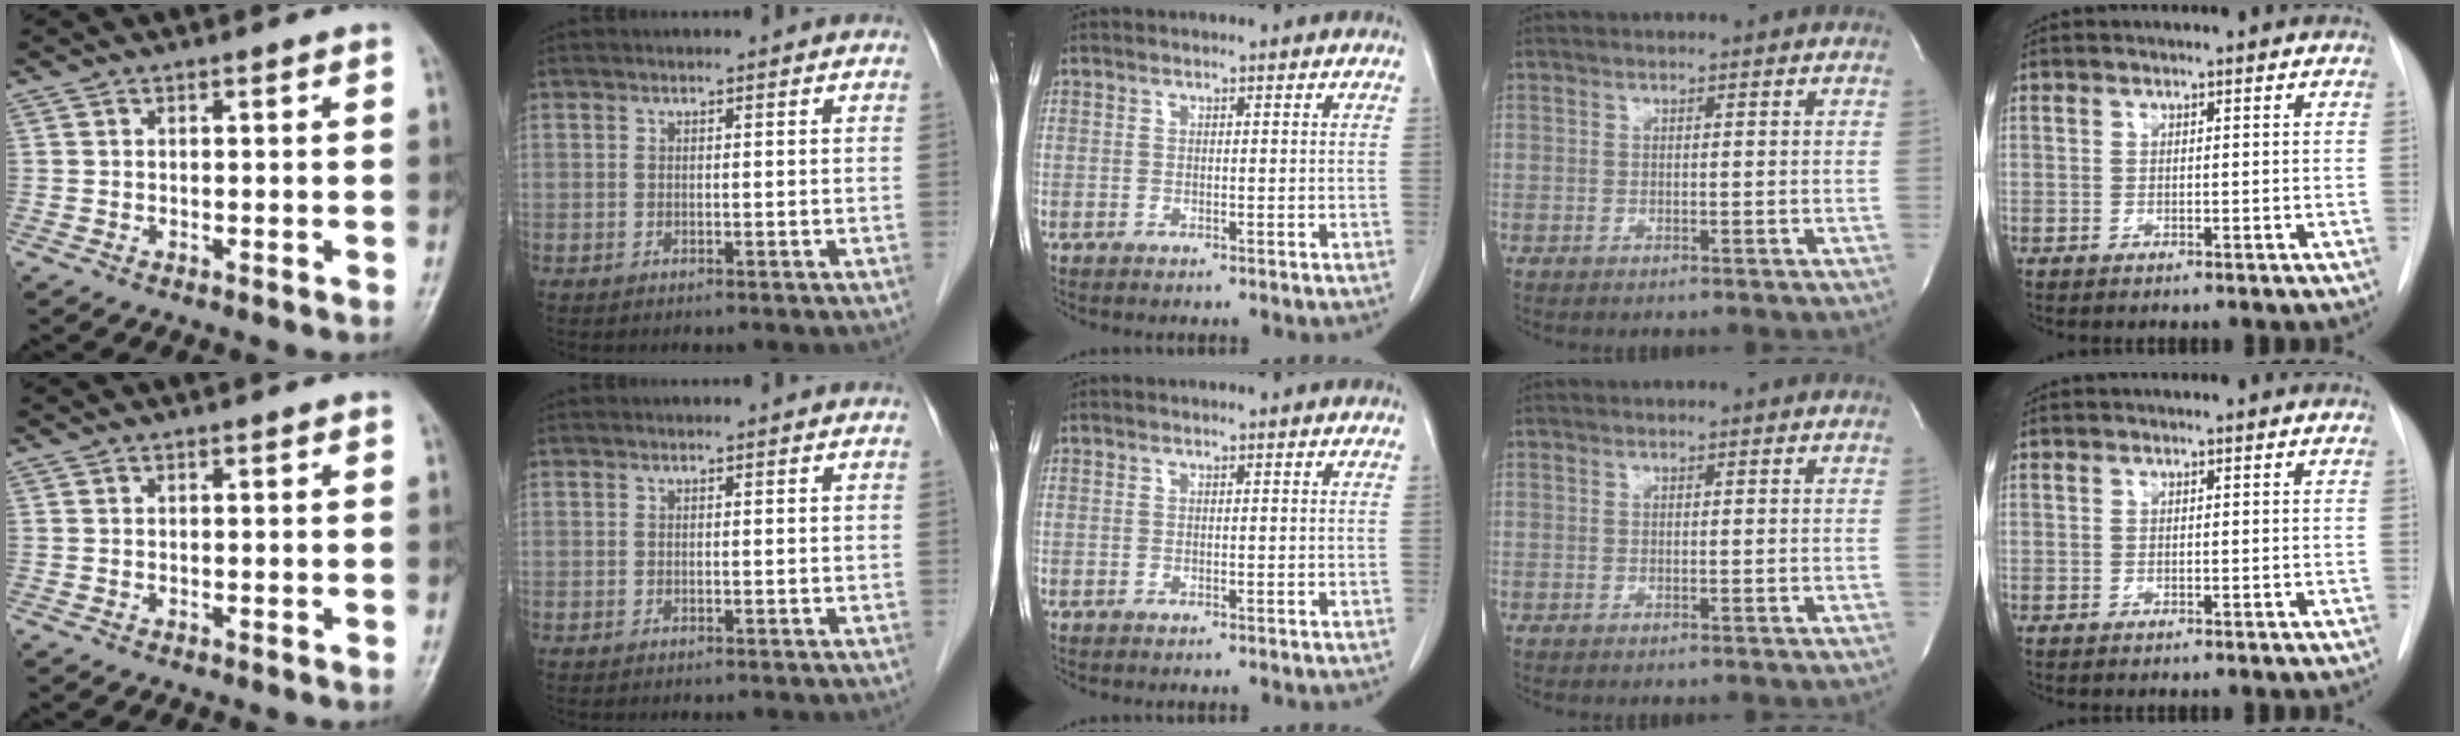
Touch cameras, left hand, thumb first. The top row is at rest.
{}